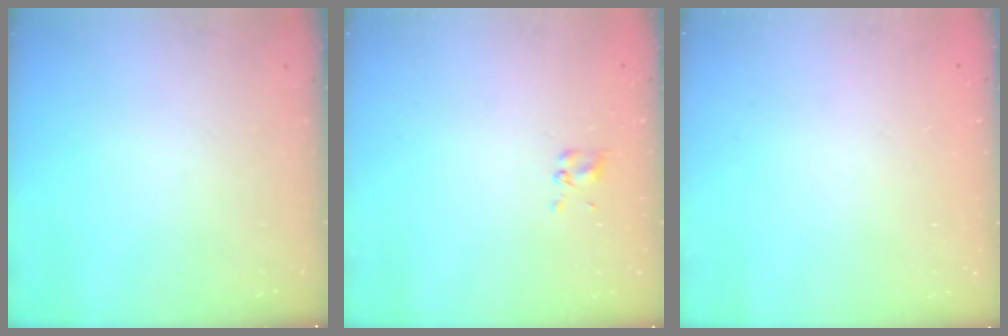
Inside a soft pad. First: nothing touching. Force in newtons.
{"total": 1.8, "press": 1.6, "slide": 0.8}
{"total": 1.6, "press": 1.6, "slide": 0.1}